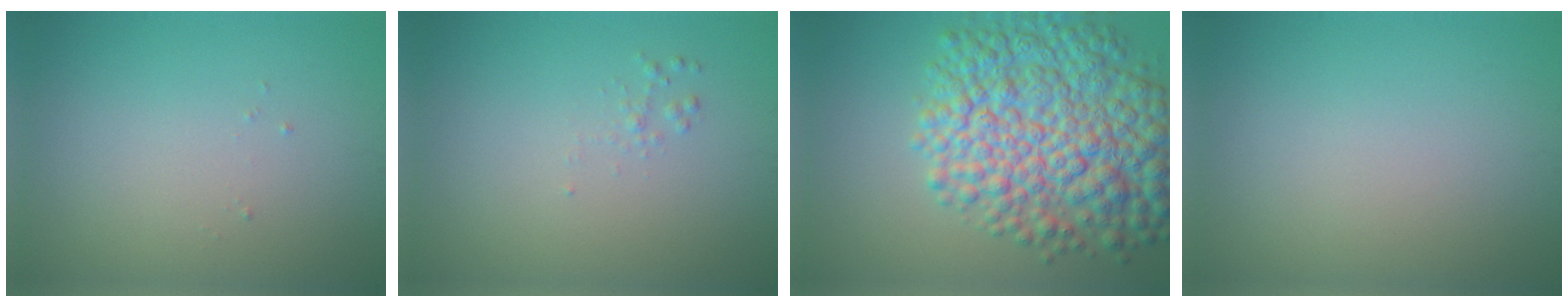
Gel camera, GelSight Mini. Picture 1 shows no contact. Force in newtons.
{"total": 0.6, "press": 0.6, "slide": 0.0}
{"total": 11.2, "press": 11.2, "slide": 0.3}
{"total": 0.0}